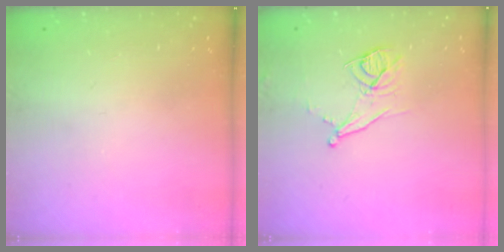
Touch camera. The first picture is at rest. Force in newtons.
{"total": 9.7, "press": 9.2, "slide": 3.0}